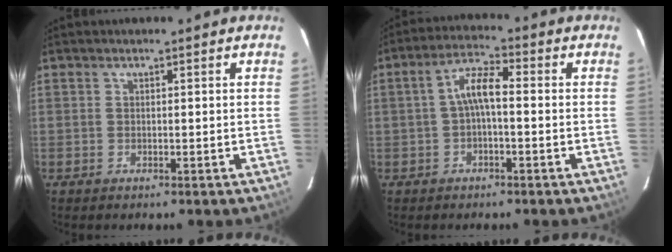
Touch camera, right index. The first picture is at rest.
{"total": 5.3, "force": [-0.7, 1.7, 5.0], "torque": [-0.102, 0.019, -0.014]}